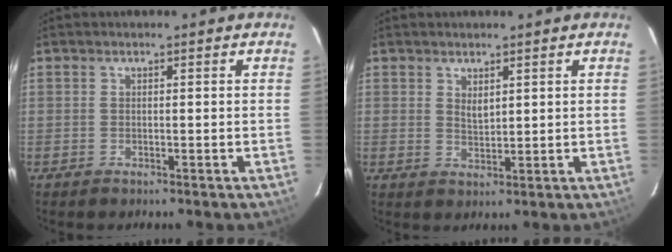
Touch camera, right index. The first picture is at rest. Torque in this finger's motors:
{"motor_torque": [-0.13, 0.05, -0.03, 0.02]}